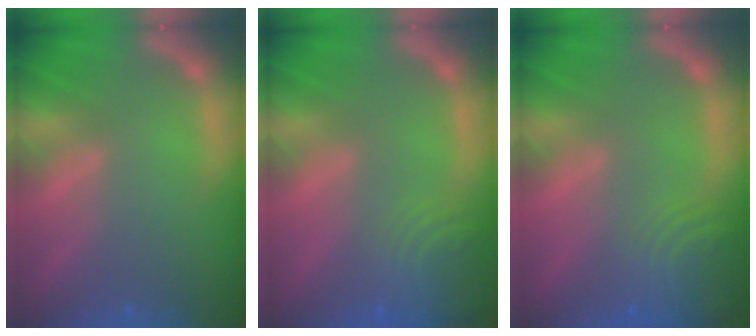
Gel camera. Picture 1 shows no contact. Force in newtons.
{"total": 6.1}
{"total": 6.6}